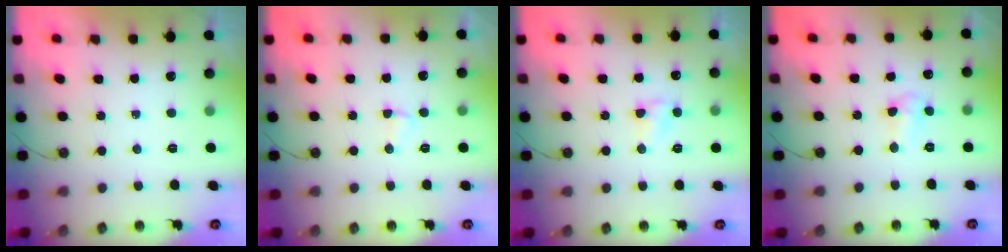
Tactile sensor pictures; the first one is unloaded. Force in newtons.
{"total": 2.5, "press": 2.5, "slide": 0.7}
{"total": 3.7, "press": 3.6, "slide": 0.5}
{"total": 3.6, "press": 3.6, "slide": 0.6}